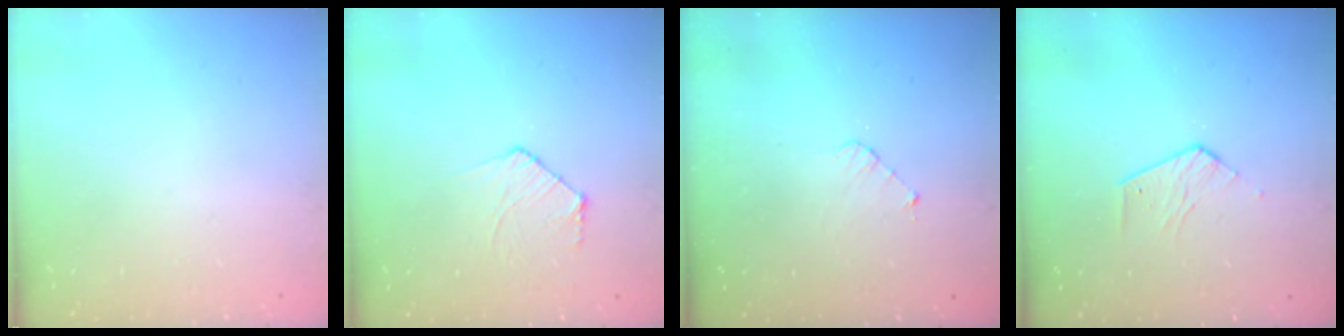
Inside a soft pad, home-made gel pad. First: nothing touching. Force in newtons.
{"total": 8.0, "press": 7.9, "slide": 0.6}
{"total": 3.2, "press": 3.2, "slide": 0.3}
{"total": 3.9, "press": 3.9, "slide": 0.4}